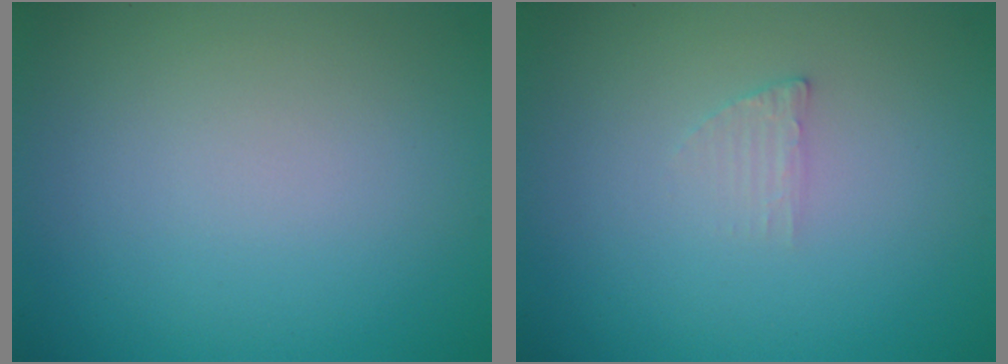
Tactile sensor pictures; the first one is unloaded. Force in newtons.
{"total": 1.0, "press": 1.0, "slide": 0.2}